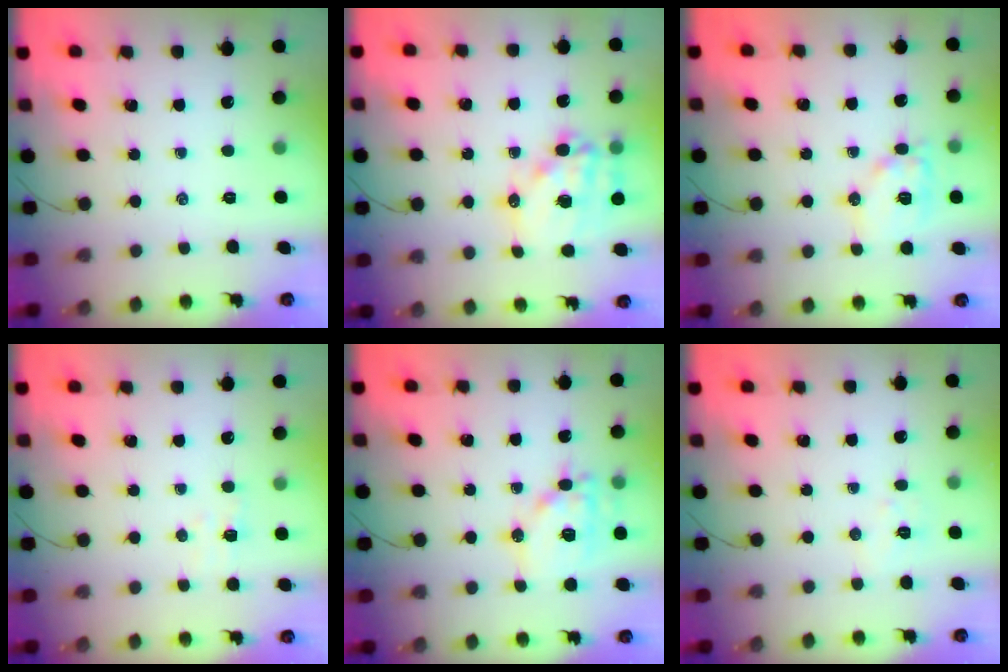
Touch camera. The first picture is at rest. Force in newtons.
{"total": 15.2, "press": 14.8, "slide": 3.5}
{"total": 11.8, "press": 11.8, "slide": 0.7}
{"total": 3.0, "press": 2.9, "slide": 0.7}
{"total": 14.0, "press": 13.9, "slide": 1.9}
{"total": 4.8, "press": 4.8, "slide": 0.9}